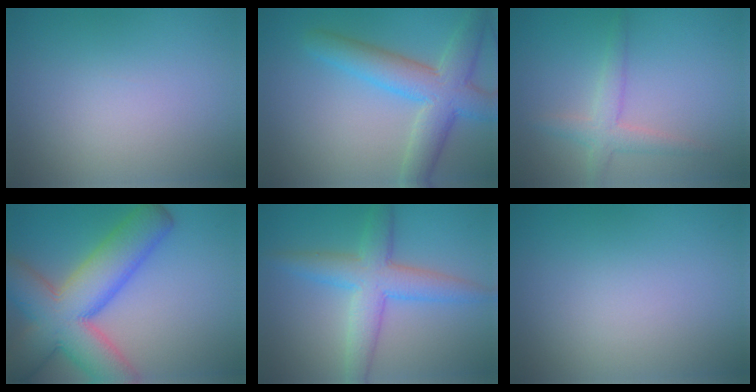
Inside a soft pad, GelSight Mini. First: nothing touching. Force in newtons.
{"total": 6.3, "press": 6.3, "slide": 0.3}
{"total": 2.5, "press": 2.5, "slide": 0.2}
{"total": 11.5, "press": 11.5, "slide": 0.6}
{"total": 5.4, "press": 5.4, "slide": 0.0}
{"total": 0.0}